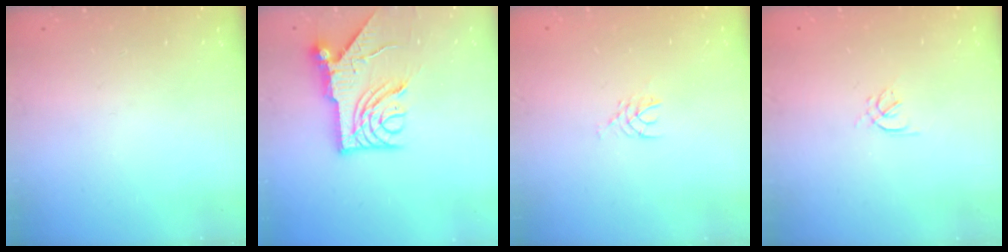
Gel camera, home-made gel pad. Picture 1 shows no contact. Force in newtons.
{"total": 12.8, "press": 12.8, "slide": 0.8}
{"total": 2.5, "press": 2.5, "slide": 0.2}
{"total": 1.5, "press": 1.4, "slide": 0.6}